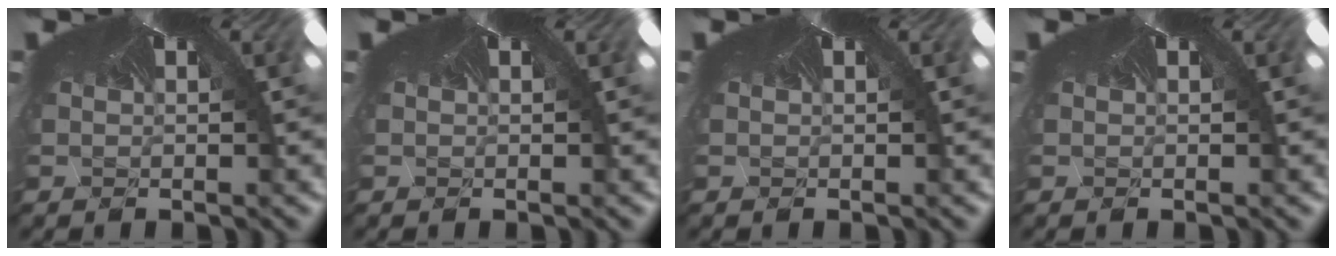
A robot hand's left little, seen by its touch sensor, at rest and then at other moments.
{"total": 0.0}
{"total": 0.0}
{"total": 0.0}